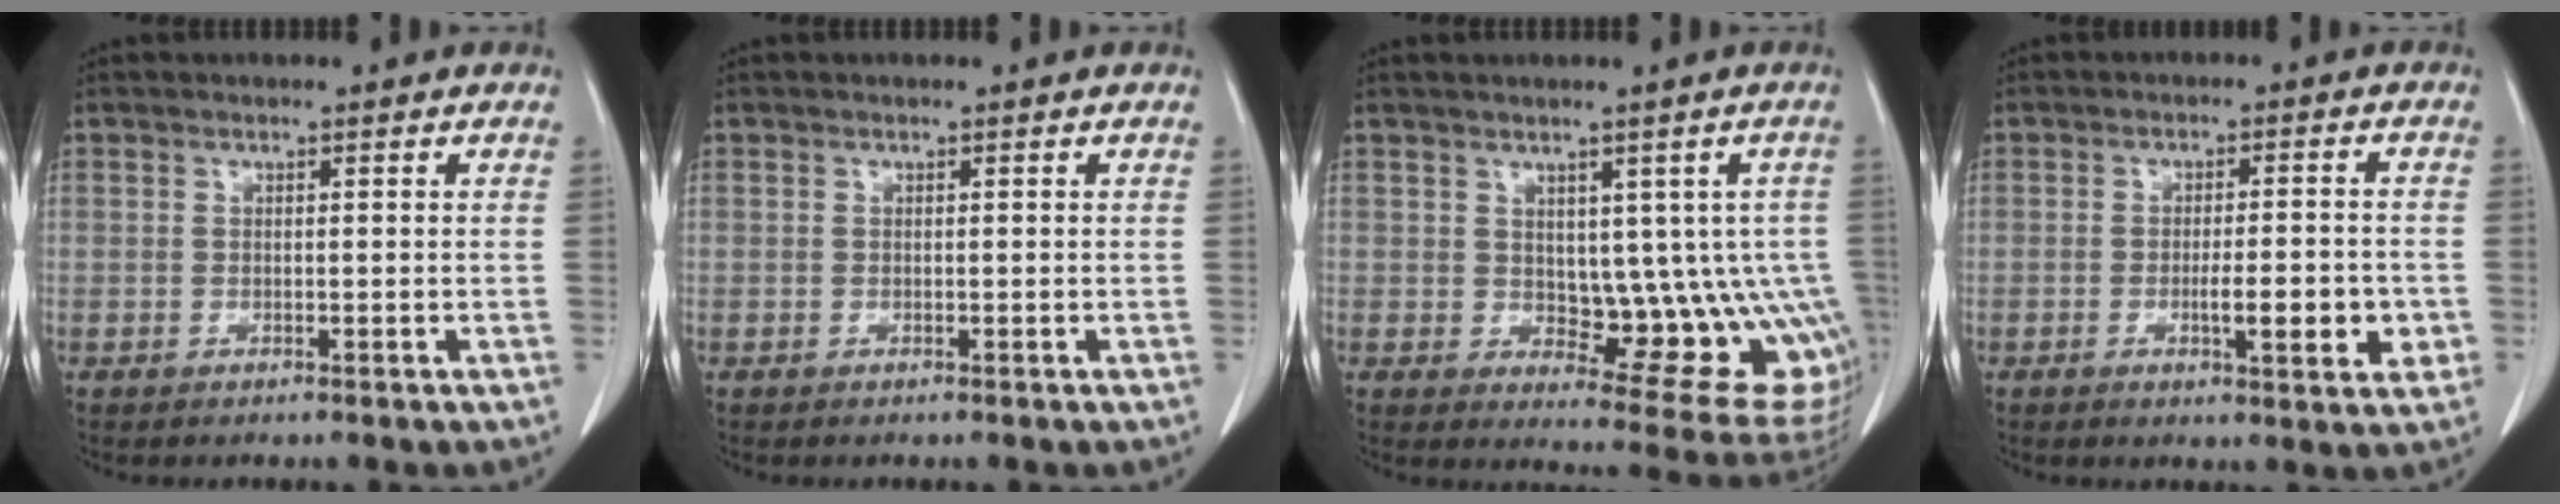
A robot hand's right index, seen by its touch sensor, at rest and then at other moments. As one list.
[{"total": 0.0}, {"total": 12.3, "force": [0.2, 5.5, 11.0], "torque": [-0.115, 0.001, 0.018]}, {"total": 7.3, "force": [-1.9, 1.4, 6.9], "torque": [-0.096, -0.004, -0.024]}]